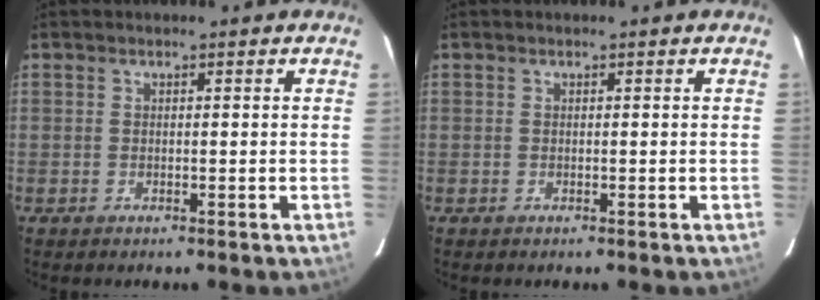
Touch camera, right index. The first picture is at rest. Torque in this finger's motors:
{"motor_torque": [0.00, 0.00, 0.00, 0.01]}